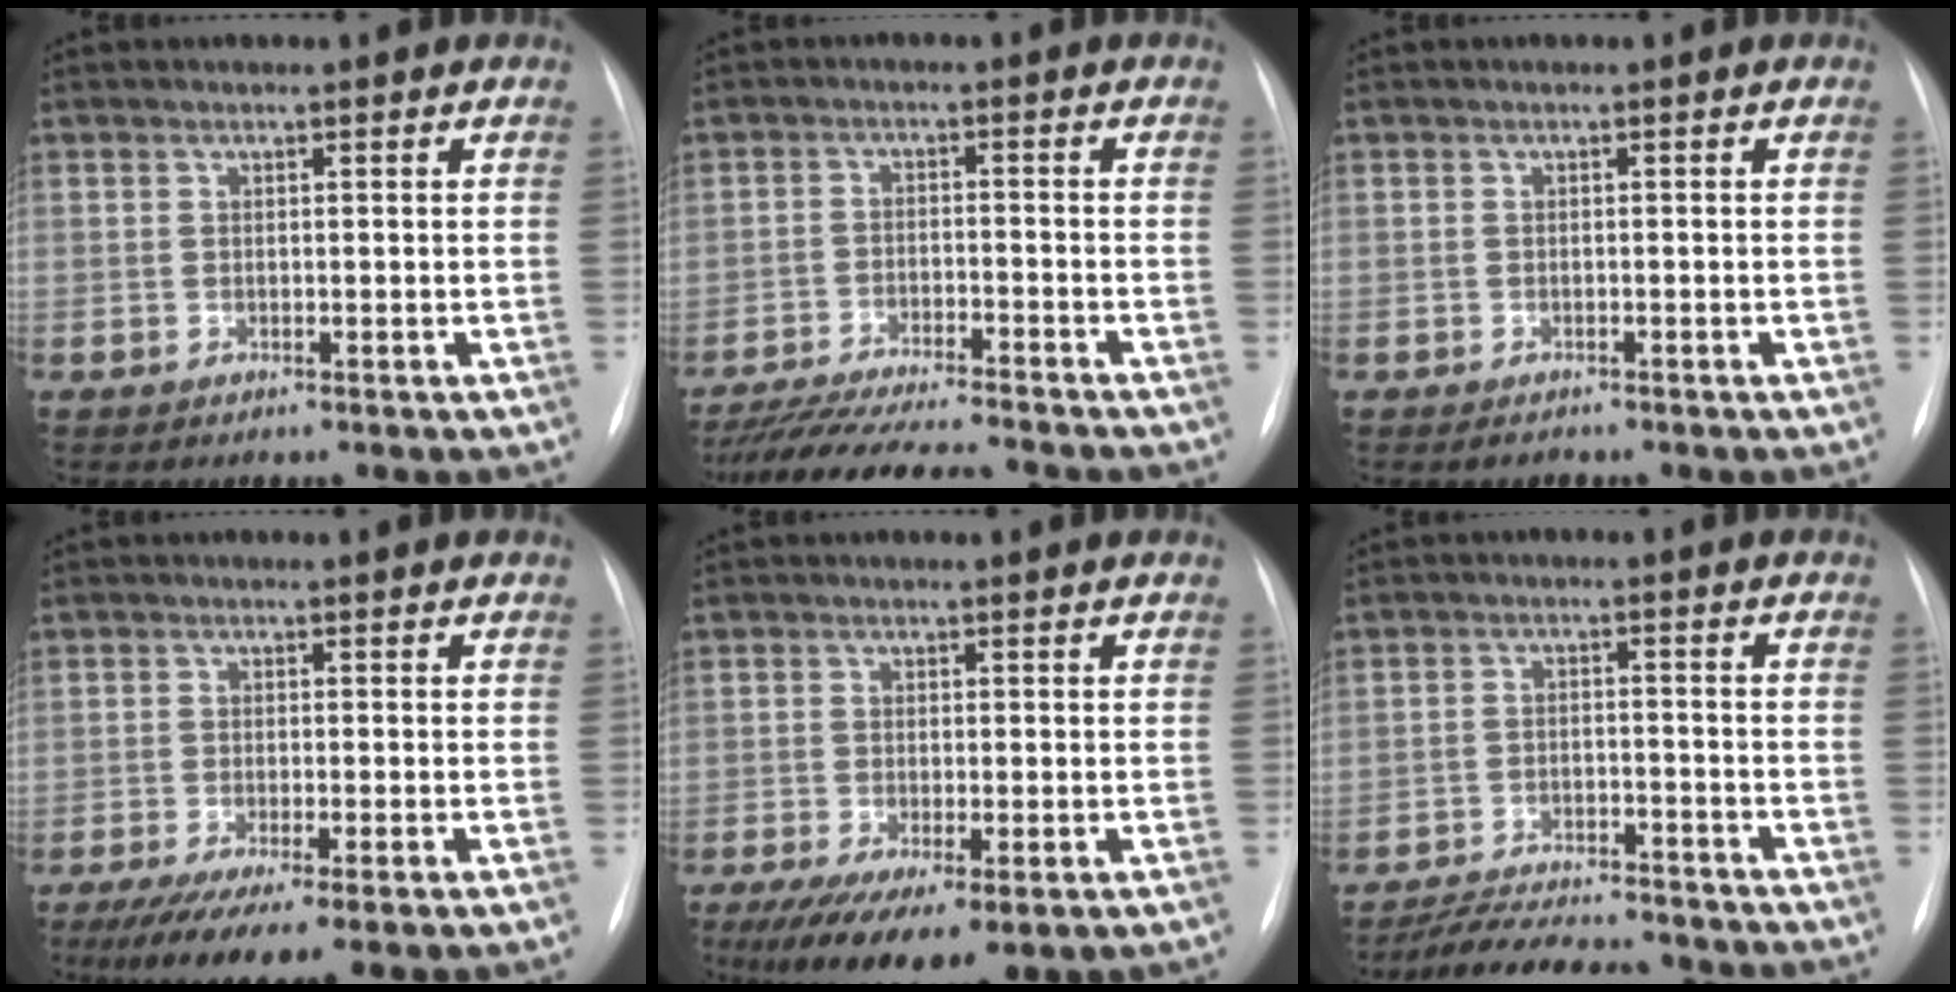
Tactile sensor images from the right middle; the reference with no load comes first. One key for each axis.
{"total": 13.9, "fx": -12.5, "fy": 0.8, "fz": 6.1, "tx": -0.100, "ty": -0.019, "tz": -0.193}
{"total": 1.0, "fx": -0.8, "fy": 0.5, "fz": 0.3, "tx": -0.006, "ty": -0.001, "tz": -0.011}
{"total": 9.1, "fx": -5.1, "fy": 1.7, "fz": 7.4, "tx": -0.116, "ty": -0.025, "tz": -0.082}
{"total": 10.5, "fx": -5.2, "fy": 3.7, "fz": 8.3, "tx": -0.138, "ty": -0.025, "tz": -0.079}
{"total": 10.5, "fx": -9.7, "fy": 2.1, "fz": 3.5, "tx": -0.051, "ty": -0.001, "tz": -0.150}